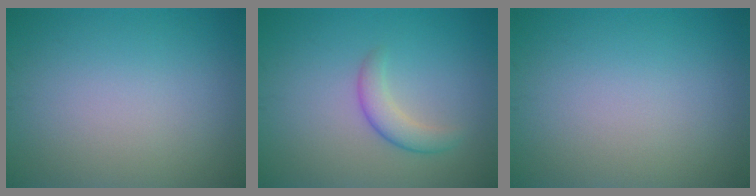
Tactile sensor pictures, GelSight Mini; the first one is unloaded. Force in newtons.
{"total": 2.4, "press": 2.4, "slide": 0.1}
{"total": 0.0}